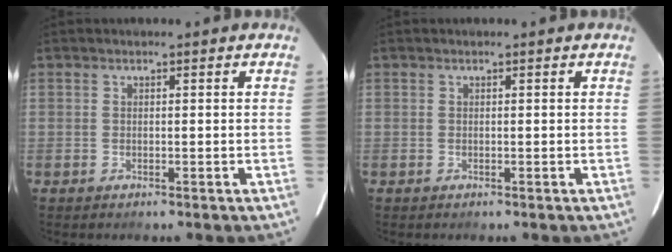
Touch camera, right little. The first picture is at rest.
{"total": 0.0}